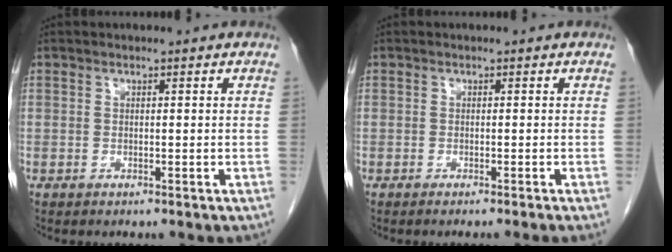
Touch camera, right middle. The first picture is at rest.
{"total": 1.8, "force": [-1.5, -0.6, 0.9], "torque": [-0.003, 0.008, -0.022]}